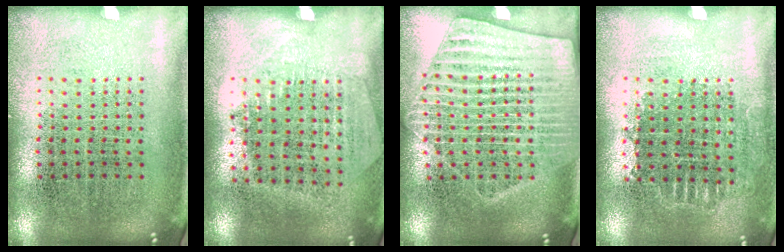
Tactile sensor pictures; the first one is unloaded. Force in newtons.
{"total": 1.2, "press": 1.0, "slide": 0.6}
{"total": 2.0, "press": 1.8, "slide": 0.9}
{"total": 0.7, "press": 0.7, "slide": 0.1}